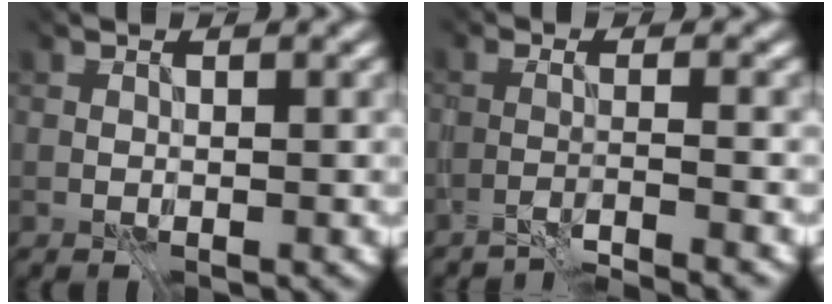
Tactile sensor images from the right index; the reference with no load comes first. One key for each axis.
{"total": 4.5, "fx": -4.3, "fy": -1.0, "fz": 0.9, "tx": 0.015, "ty": -0.012, "tz": -0.061}